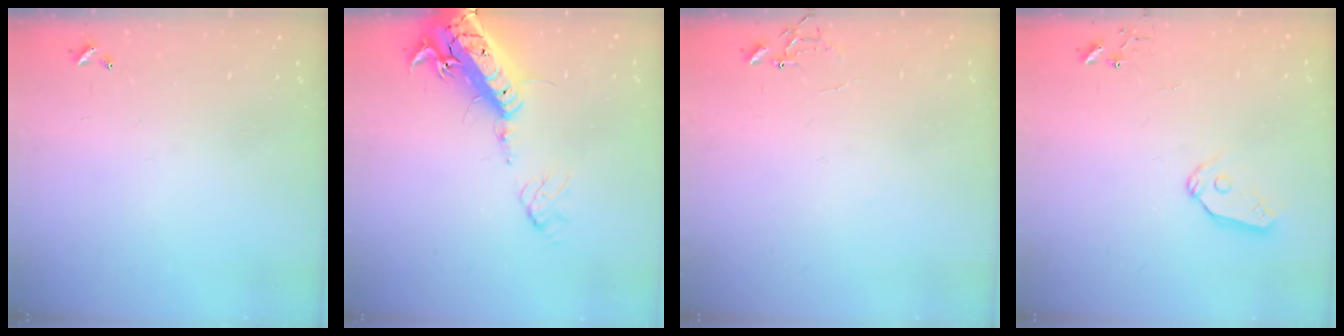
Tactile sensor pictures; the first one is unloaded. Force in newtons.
{"total": 19.9, "press": 19.4, "slide": 4.6}
{"total": 7.5, "press": 7.5, "slide": 0.7}
{"total": 7.7, "press": 7.7, "slide": 0.7}